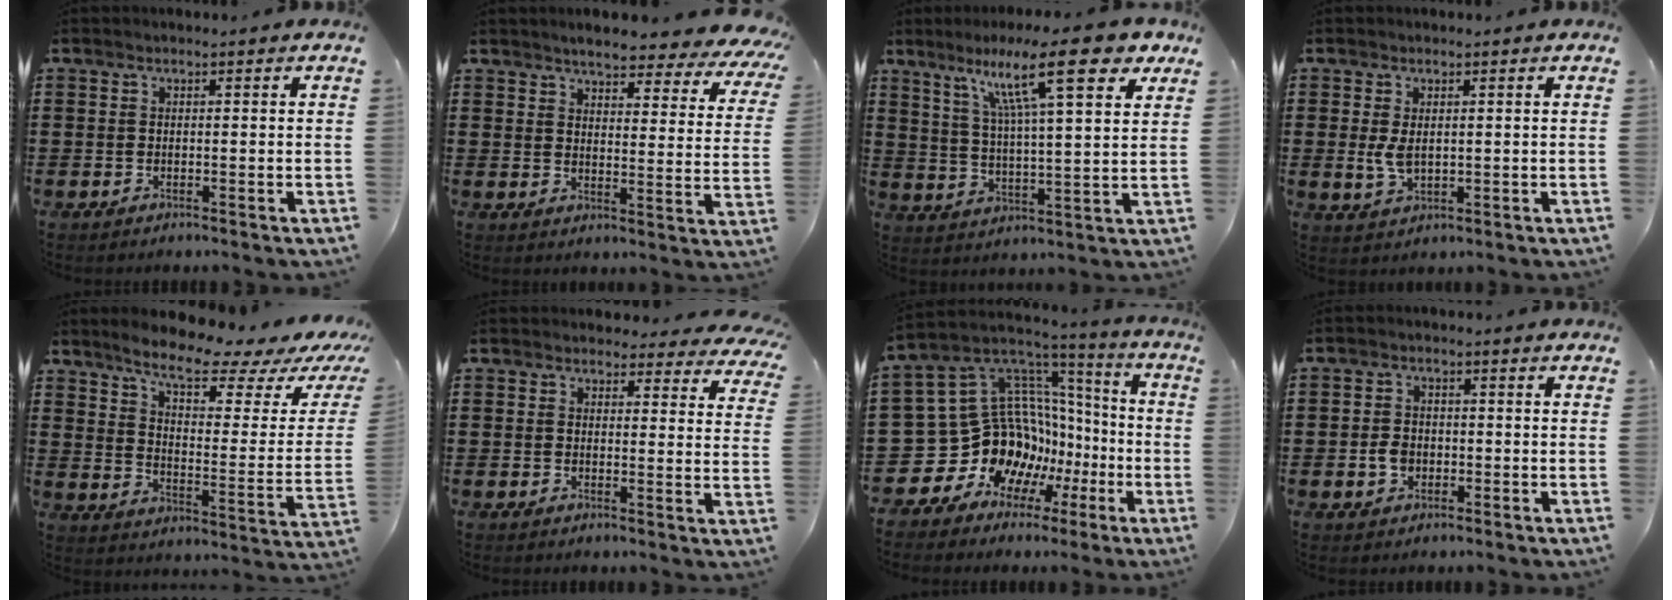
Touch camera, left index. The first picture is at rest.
{"total": 5.0, "force": [4.6, 0.3, 1.9], "torque": [-0.050, -0.031, 0.075]}
{"total": 15.7, "force": [9.9, 3.0, 11.8], "torque": [-0.210, -0.029, 0.157]}
{"total": 3.5, "force": [0.5, 1.9, 2.9], "torque": [-0.075, -0.001, 0.004]}
{"total": 9.1, "force": [7.2, 1.4, 5.3], "torque": [-0.118, -0.039, 0.120]}
{"total": 3.4, "force": [3.1, 1.1, 0.7], "torque": [-0.009, -0.014, 0.055]}
{"total": 15.9, "force": [-3.7, 14.0, 6.5], "torque": [-0.180, -0.032, -0.024]}
{"total": 3.0, "force": [-0.7, 2.3, 1.8], "torque": [-0.045, 0.001, -0.016]}